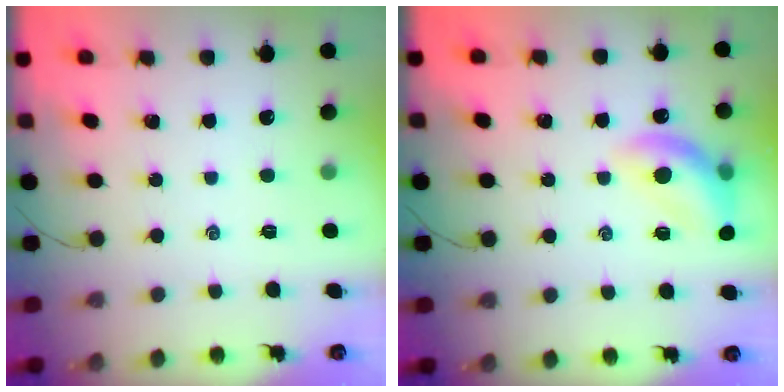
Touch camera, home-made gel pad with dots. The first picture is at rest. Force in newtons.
{"total": 14.4, "press": 14.1, "slide": 3.0}